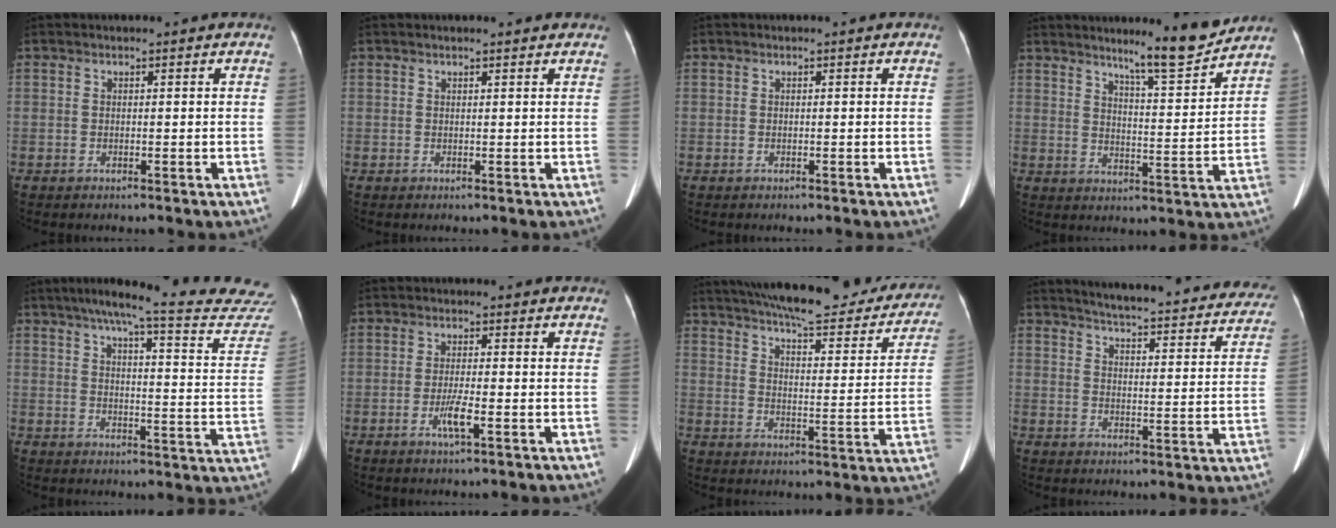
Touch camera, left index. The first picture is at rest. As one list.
[{"total": 2.7, "force": [2.5, 0.3, 0.9], "torque": [-0.015, 0.016, 0.026]}, {"total": 0.0}, {"total": 9.2, "force": [8.2, -0.6, 4.2], "torque": [-0.066, -0.022, 0.121]}, {"total": 26.0, "force": [23.5, 2.2, 11.0], "torque": [-0.149, -0.061, 0.275]}, {"total": 3.2, "force": [-1.3, 0.1, 2.9], "torque": [-0.060, -0.005, -0.025]}, {"total": 27.3, "force": [23.9, 5.6, 12.0], "torque": [-0.184, -0.032, 0.299]}, {"total": 27.4, "force": [25.1, 4.3, 10.2], "torque": [-0.142, -0.054, 0.296]}]